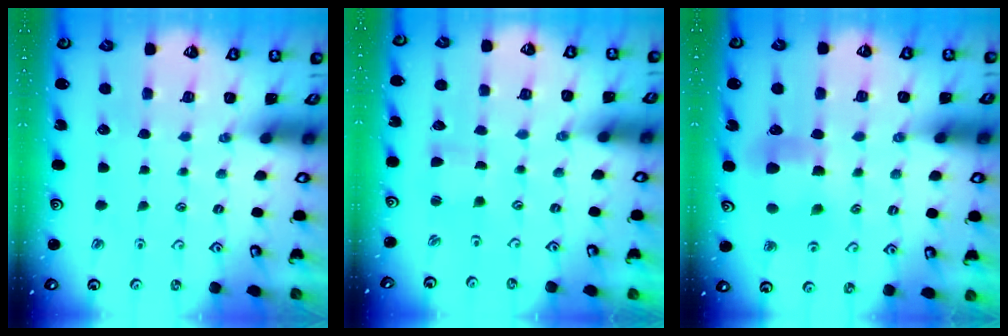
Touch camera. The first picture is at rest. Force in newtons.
{"total": 0.9, "press": 0.9, "slide": 0.1}
{"total": 6.5, "press": 6.5, "slide": 0.5}